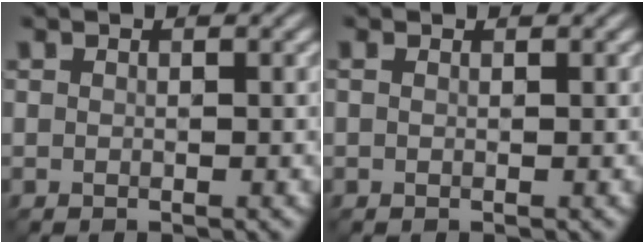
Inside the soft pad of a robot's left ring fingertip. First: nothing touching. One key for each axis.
{"total": 0.9, "fx": 0.6, "fy": 0.4, "fz": 0.5, "tx": -0.014, "ty": -0.001, "tz": 0.003}